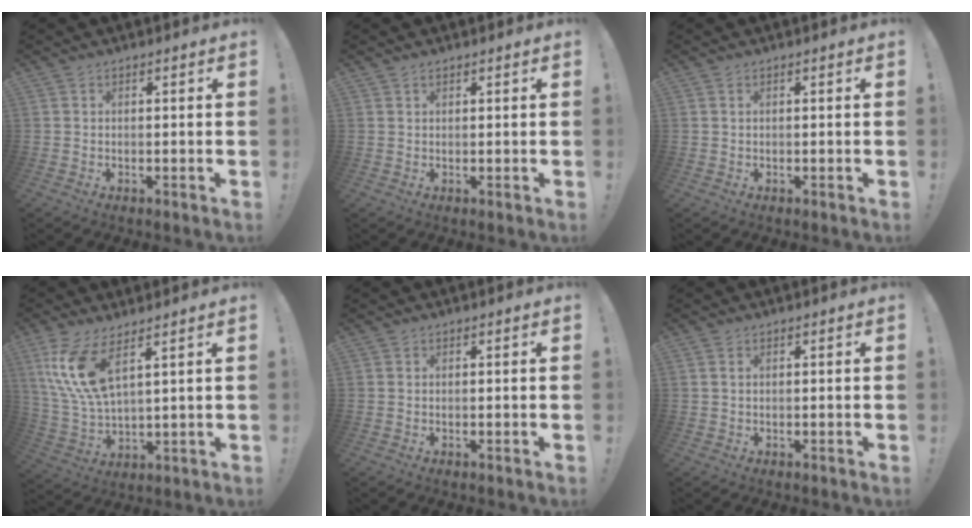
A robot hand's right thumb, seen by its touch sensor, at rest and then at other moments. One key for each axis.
{"total": 0.6, "fx": 0.5, "fy": 0.4, "fz": 0.0, "tx": 0.005, "ty": -0.002, "tz": 0.009}
{"total": 0.0}
{"total": 12.8, "fx": 6.7, "fy": 4.3, "fz": 10.0, "tx": -0.207, "ty": -0.027, "tz": 0.123}
{"total": 0.0}
{"total": 1.1, "fx": 0.6, "fy": 0.6, "fz": 0.8, "tx": -0.024, "ty": 0.006, "tz": 0.012}